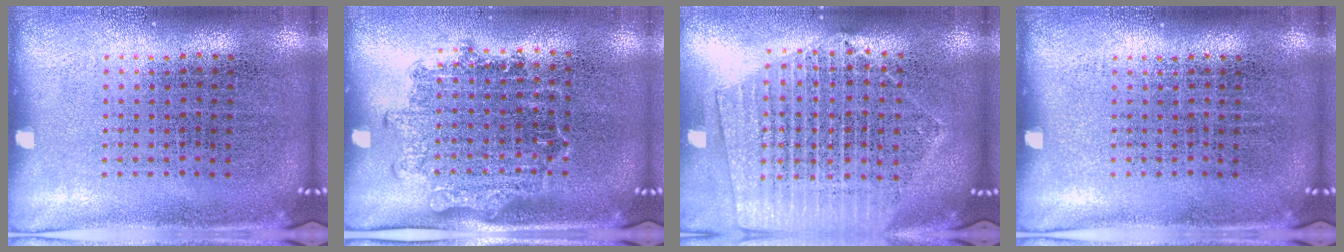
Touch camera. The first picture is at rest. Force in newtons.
{"total": 1.3, "press": 1.1, "slide": 0.8}
{"total": 1.9, "press": 1.7, "slide": 0.7}
{"total": 0.0}